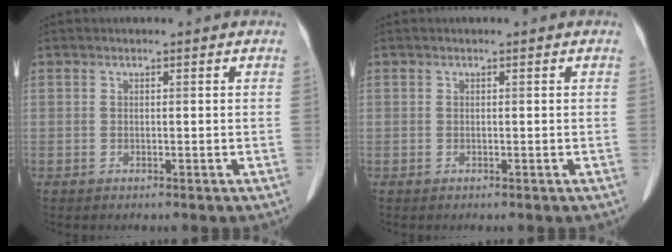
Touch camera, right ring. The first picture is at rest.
{"total": 0.0}